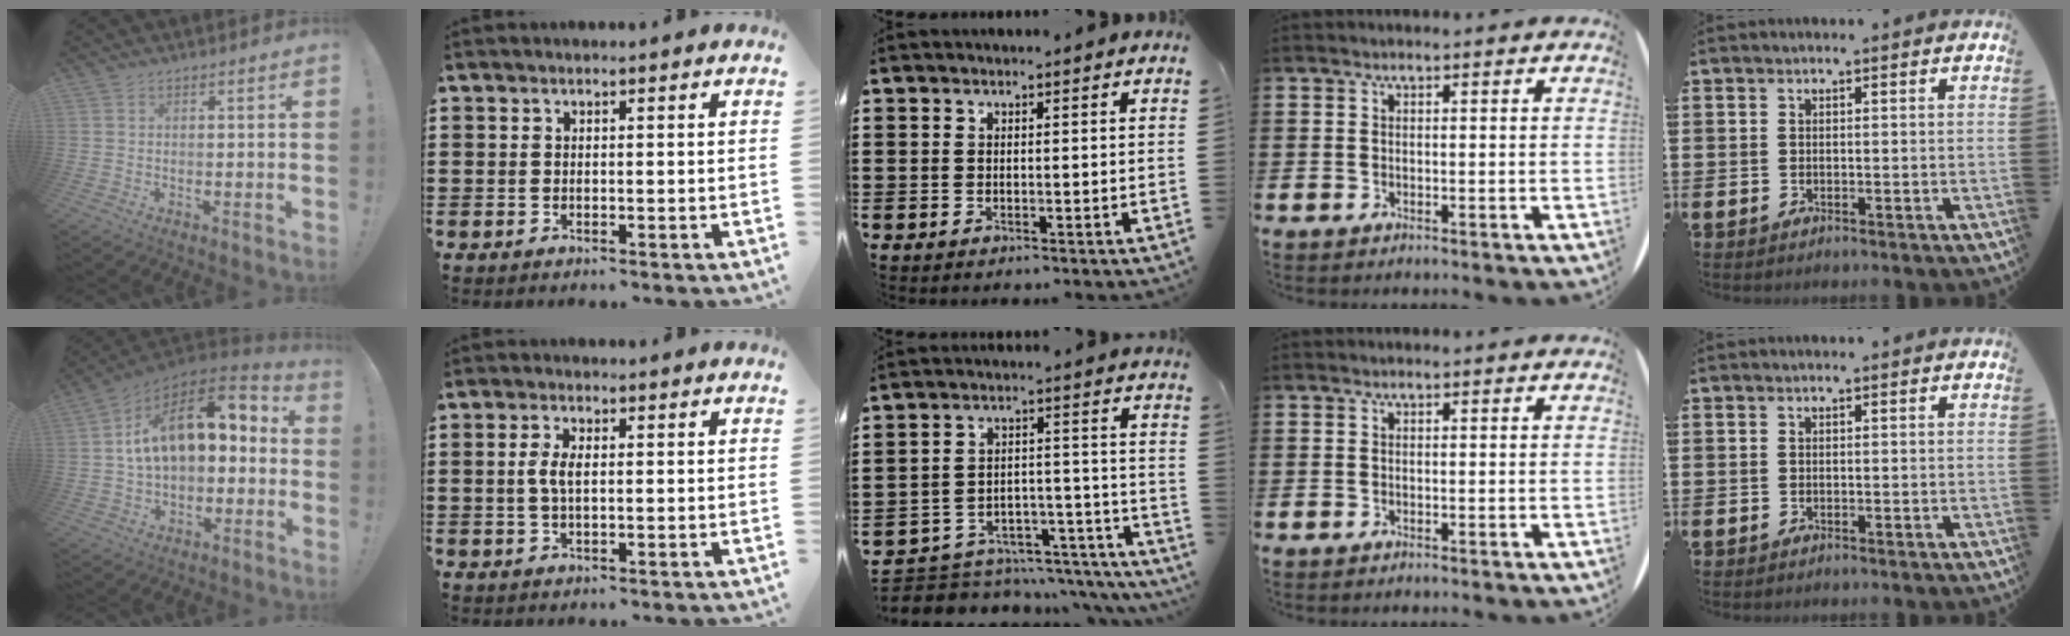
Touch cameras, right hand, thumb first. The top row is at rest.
{"thumb": {"total": 17.0, "force": [4.3, 9.2, 13.6], "torque": [-0.214, -0.004, 0.076]}, "index": {"total": 3.2, "force": [0.1, 1.3, 2.9], "torque": [-0.065, 0.001, -0.003]}, "middle": {"total": 4.0, "force": [-3.6, 1.6, 0.3], "torque": [-0.015, 0.004, -0.075]}}